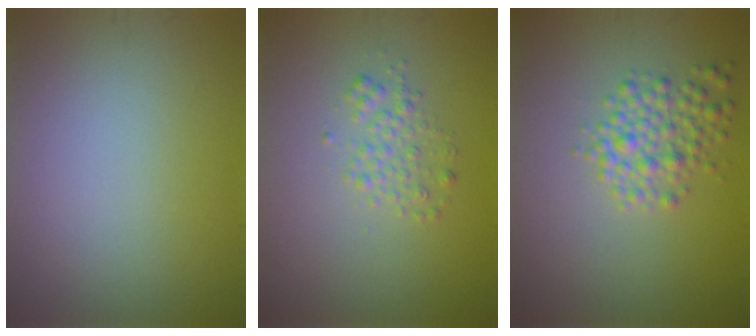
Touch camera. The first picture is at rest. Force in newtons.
{"total": 1.7, "press": 1.7, "slide": 0.0}
{"total": 3.1, "press": 3.1, "slide": 0.1}